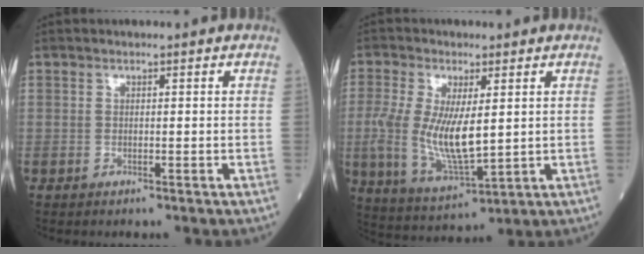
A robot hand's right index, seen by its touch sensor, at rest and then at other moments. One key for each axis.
{"total": 11.3, "fx": 0.6, "fy": 3.7, "fz": 10.6, "tx": -0.228, "ty": -0.015, "tz": 0.020}